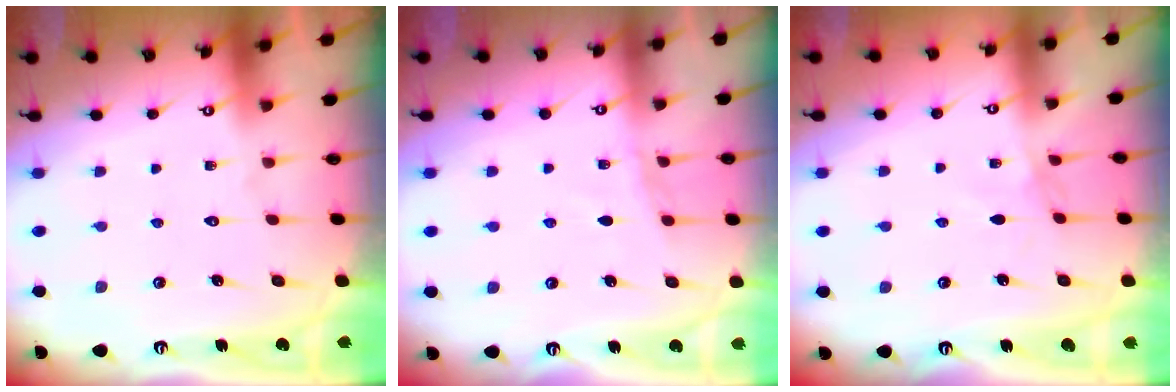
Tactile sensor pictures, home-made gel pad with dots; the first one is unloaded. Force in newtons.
{"total": 5.5, "press": 5.5, "slide": 0.5}
{"total": 1.7, "press": 1.6, "slide": 0.4}